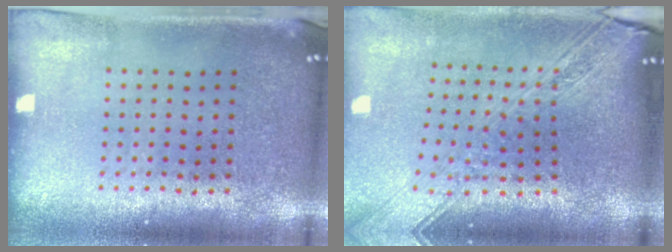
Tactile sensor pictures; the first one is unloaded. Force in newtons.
{"total": 3.0, "press": 2.3, "slide": 1.9}